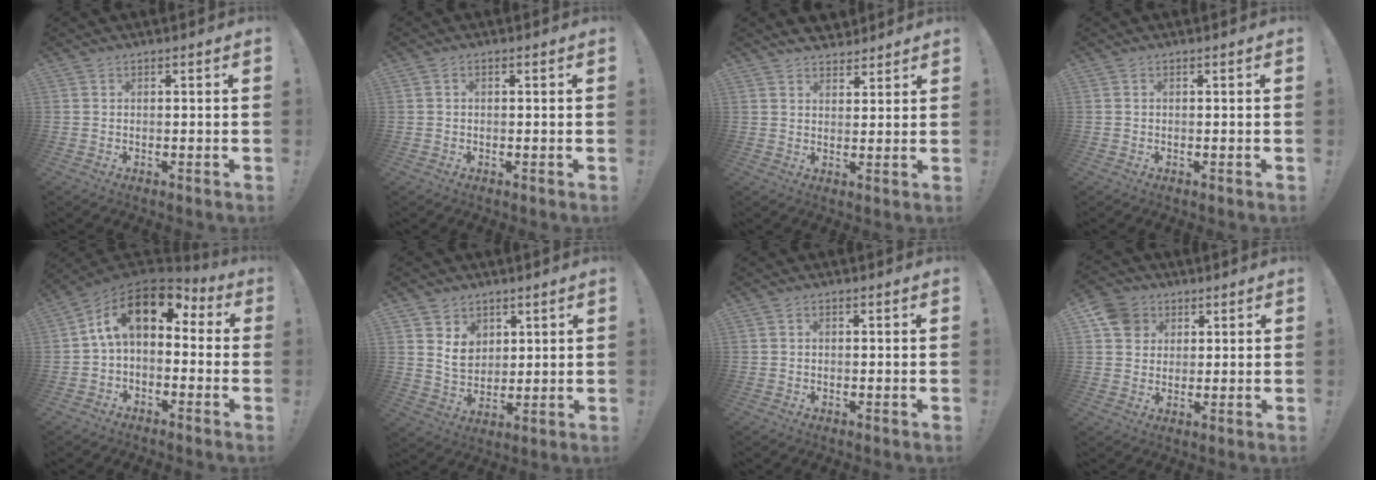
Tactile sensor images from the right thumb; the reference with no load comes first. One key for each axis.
{"total": 0.9, "fx": -0.2, "fy": 0.6, "fz": 0.6, "tx": -0.016, "ty": 0.004, "tz": -0.003}
{"total": 3.6, "fx": 3.0, "fy": 1.9, "fz": 0.3, "tx": -0.003, "ty": -0.020, "tz": 0.057}
{"total": 0.0}
{"total": 14.0, "fx": 4.5, "fy": 7.4, "fz": 11.0, "tx": -0.185, "ty": -0.010, "tz": 0.083}
{"total": 8.3, "fx": 4.1, "fy": 6.9, "fz": 2.3, "tx": -0.030, "ty": -0.031, "tz": 0.082}
{"total": 0.6, "fx": -0.3, "fy": 0.4, "fz": 0.3, "tx": -0.011, "ty": 0.003, "tz": -0.003}
{"total": 8.3, "fx": 3.3, "fy": 7.2, "fz": 2.6, "tx": -0.035, "ty": -0.014, "tz": 0.067}